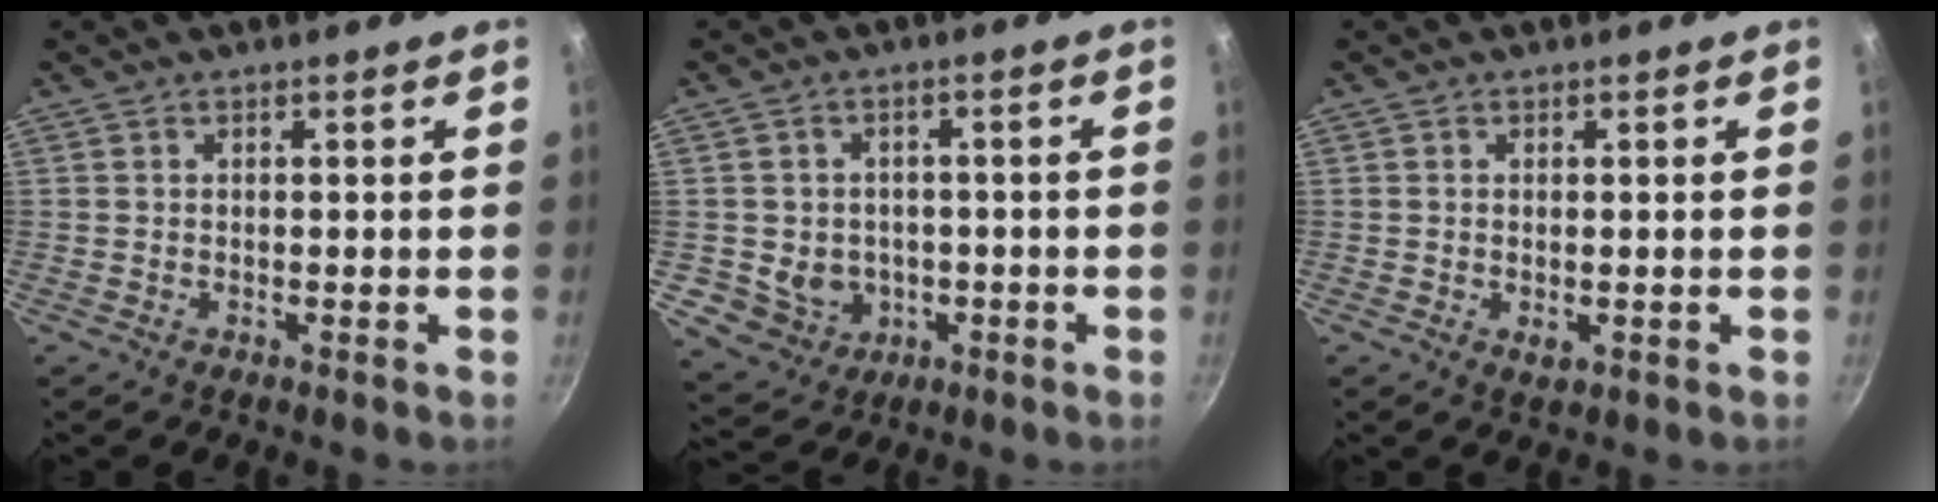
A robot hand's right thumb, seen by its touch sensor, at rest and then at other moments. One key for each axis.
{"total": 7.5, "fx": -1.5, "fy": 6.8, "fz": 2.9, "tx": -0.030, "ty": 0.017, "tz": -0.004}
{"total": 1.8, "fx": -0.3, "fy": 1.0, "fz": 1.5, "tx": -0.024, "ty": -0.004, "tz": -0.002}